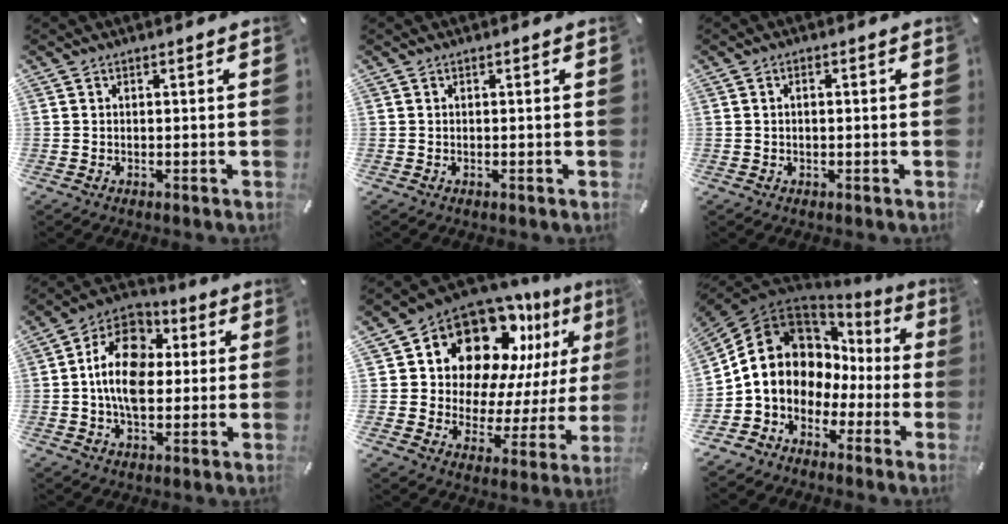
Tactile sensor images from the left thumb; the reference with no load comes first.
{"total": 0.0}
{"total": 1.1, "force": [0.1, 0.6, 1.0], "torque": [-0.020, 0.004, 0.000]}
{"total": 15.1, "force": [0.3, 10.8, 10.6], "torque": [-0.199, 0.012, 0.000]}
{"total": 16.5, "force": [11.5, 9.8, 6.4], "torque": [-0.098, -0.106, 0.199]}
{"total": 12.3, "force": [0.5, 11.0, 5.4], "torque": [-0.120, -0.020, 0.005]}